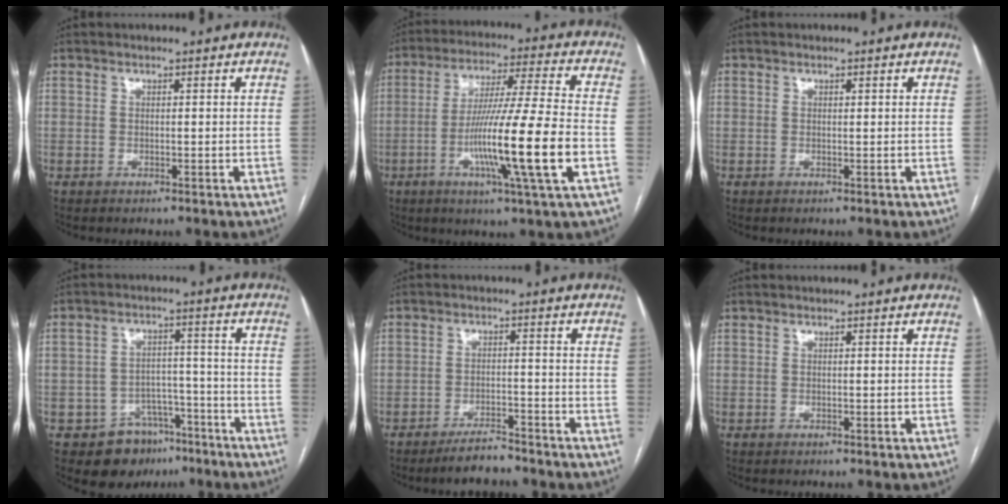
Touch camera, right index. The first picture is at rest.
{"total": 16.7, "force": [-4.7, -1.1, 16.0], "torque": [-0.291, -0.014, -0.087]}
{"total": 0.0}
{"total": 8.8, "force": [-5.7, 6.5, 1.8], "torque": [-0.010, 0.032, -0.077]}
{"total": 4.7, "force": [-4.3, 1.1, 1.6], "torque": [-0.030, -0.006, -0.072]}
{"total": 0.0}